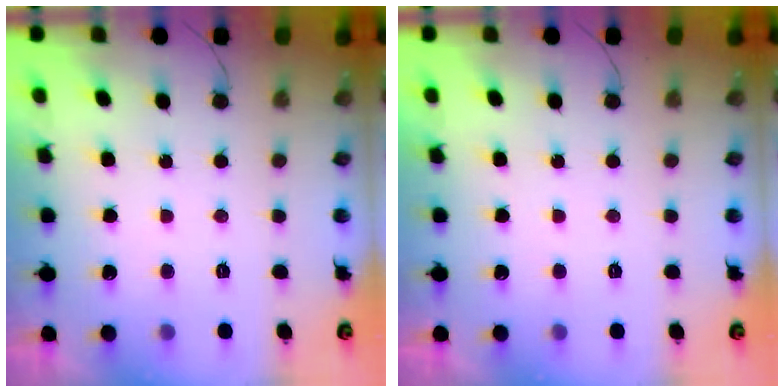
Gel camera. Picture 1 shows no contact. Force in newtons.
{"total": 0.0}